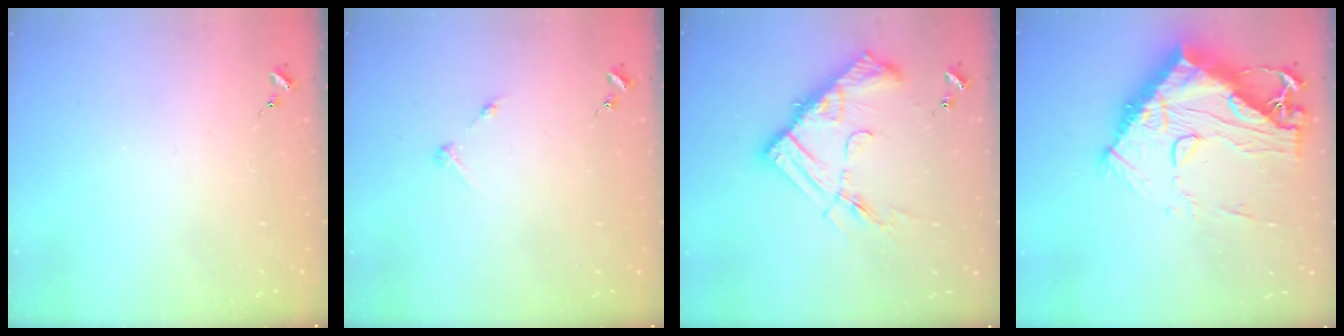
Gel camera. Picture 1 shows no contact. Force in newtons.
{"total": 2.8, "press": 2.8, "slide": 0.3}
{"total": 16.6, "press": 16.6, "slide": 1.1}
{"total": 23.2, "press": 23.1, "slide": 2.2}